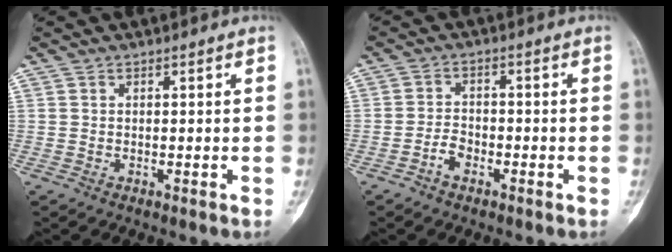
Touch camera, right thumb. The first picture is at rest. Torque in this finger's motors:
{"motor_torque": [-0.02, 0.18, -0.01, 0.33, -0.08]}